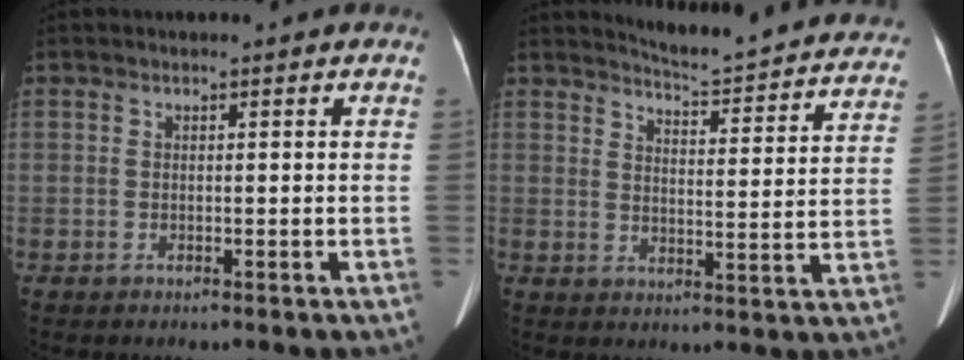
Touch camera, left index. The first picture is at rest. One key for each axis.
{"total": 18.3, "fx": 17.4, "fy": 2.1, "fz": 5.2, "tx": -0.063, "ty": -0.056, "tz": 0.201}